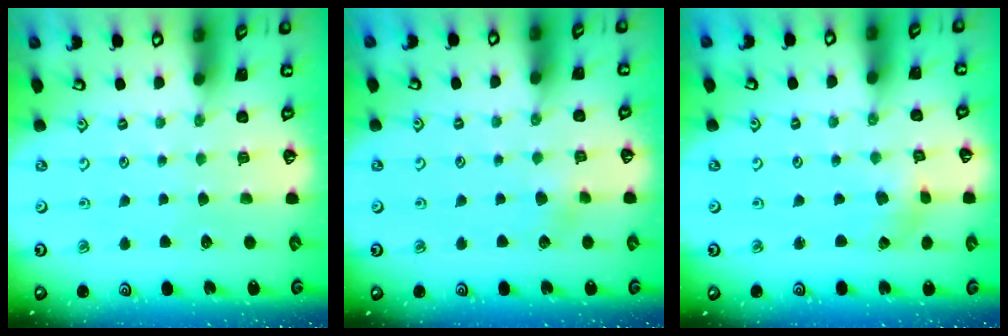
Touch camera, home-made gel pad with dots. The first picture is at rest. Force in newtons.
{"total": 2.2, "press": 2.2, "slide": 0.3}
{"total": 1.7, "press": 1.7, "slide": 0.3}